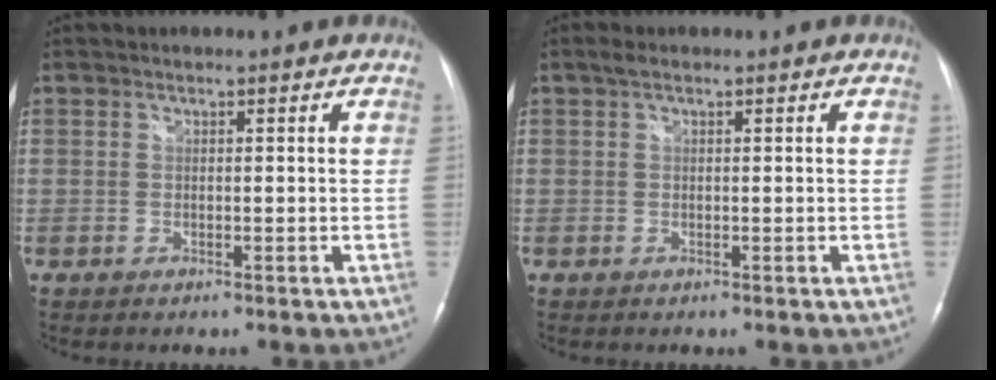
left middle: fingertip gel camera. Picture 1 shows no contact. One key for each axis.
{"total": 1.1, "fx": 0.7, "fy": 0.4, "fz": 0.7, "tx": -0.018, "ty": 0.016, "tz": 0.012}